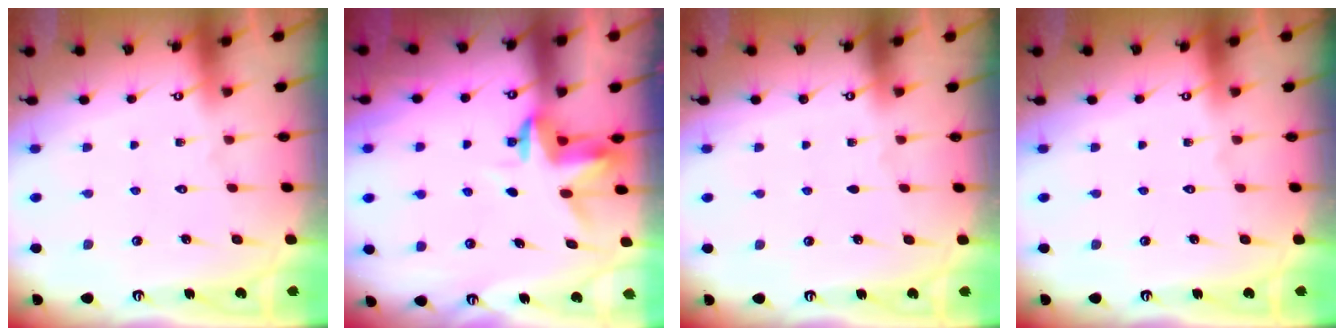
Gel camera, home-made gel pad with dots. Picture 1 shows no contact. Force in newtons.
{"total": 3.5, "press": 3.5, "slide": 0.2}
{"total": 0.0}
{"total": 0.0}